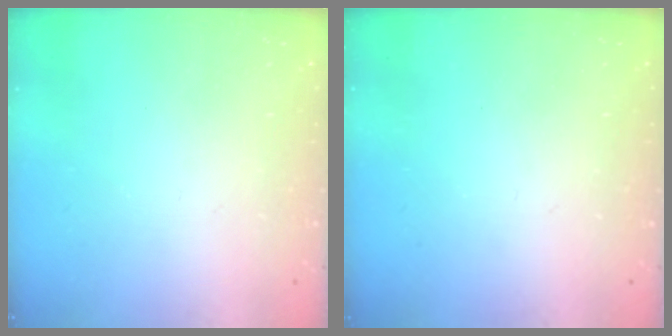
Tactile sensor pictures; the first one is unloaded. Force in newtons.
{"total": 0.0}